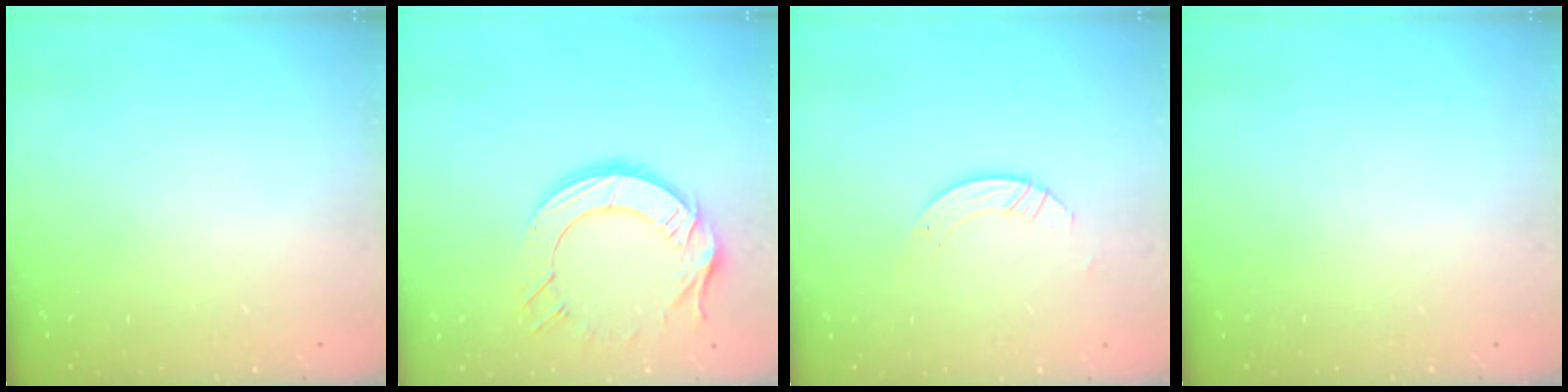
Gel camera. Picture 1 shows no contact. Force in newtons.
{"total": 12.8, "press": 12.7, "slide": 1.1}
{"total": 3.1, "press": 3.1, "slide": 0.2}
{"total": 0.0}